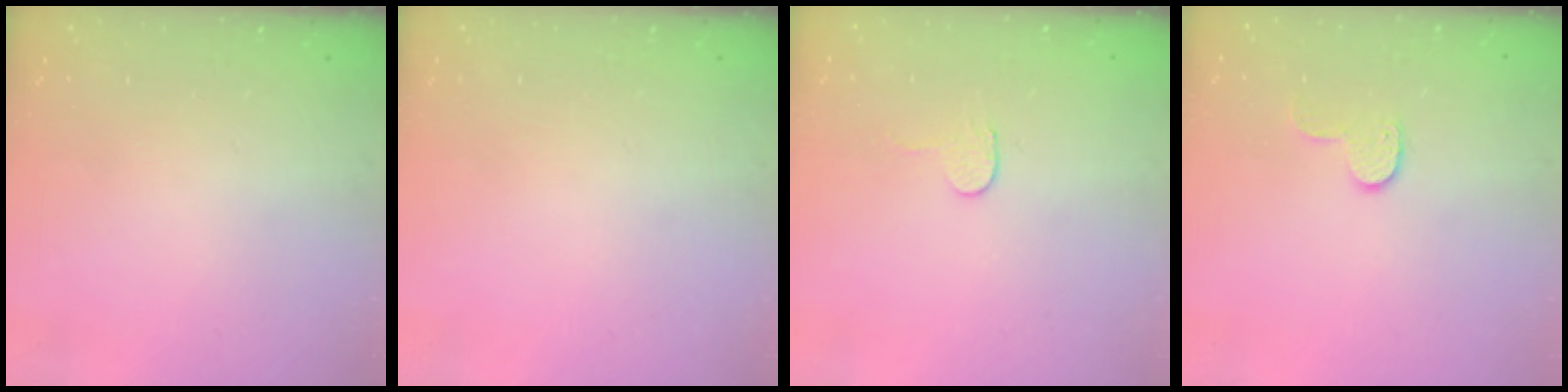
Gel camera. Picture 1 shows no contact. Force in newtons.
{"total": 0.0}
{"total": 2.7, "press": 2.7, "slide": 0.2}
{"total": 5.9, "press": 5.9, "slide": 0.5}